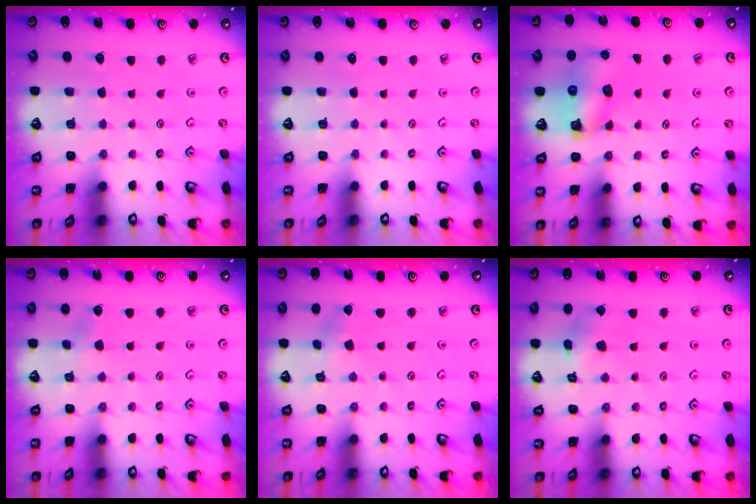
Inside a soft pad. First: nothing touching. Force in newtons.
{"total": 0.0}
{"total": 7.8, "press": 7.7, "slide": 1.0}
{"total": 3.0, "press": 3.0, "slide": 0.1}
{"total": 1.5, "press": 1.4, "slide": 0.2}
{"total": 6.0, "press": 6.0, "slide": 0.7}